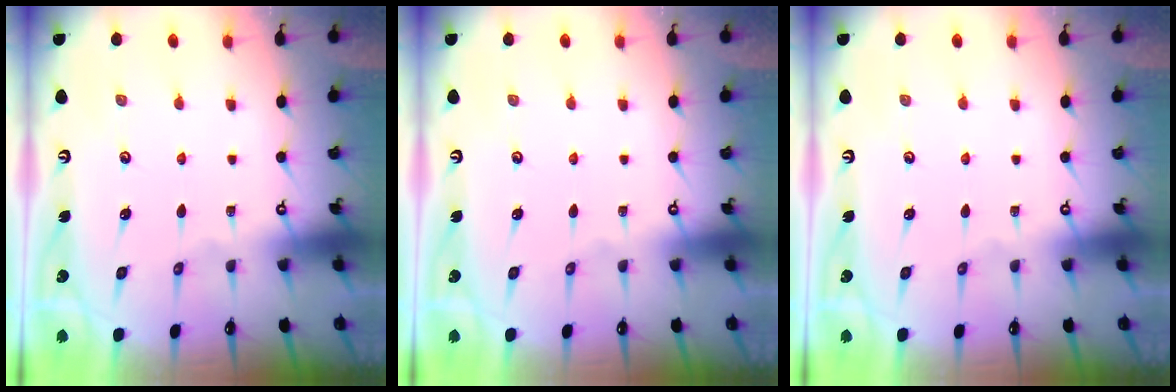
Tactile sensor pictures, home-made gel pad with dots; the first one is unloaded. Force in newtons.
{"total": 0.0}
{"total": 0.0}